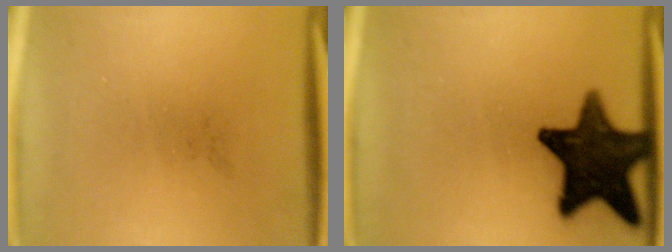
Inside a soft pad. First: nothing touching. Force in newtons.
{"total": 15.8}